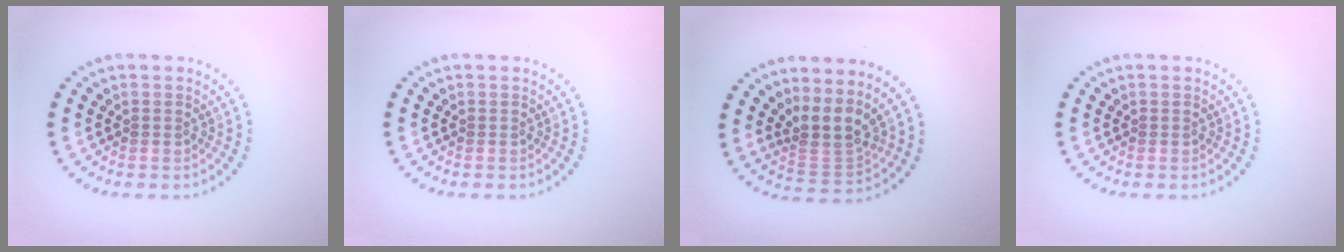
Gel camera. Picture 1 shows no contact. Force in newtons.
{"total": 0.0}
{"total": 3.4, "press": 2.5, "slide": 2.3}
{"total": 0.0}